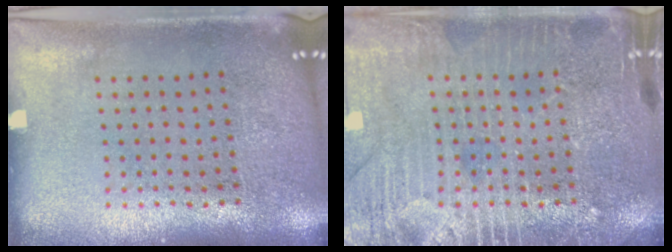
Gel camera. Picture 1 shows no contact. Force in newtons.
{"total": 4.7, "press": 4.6, "slide": 0.6}